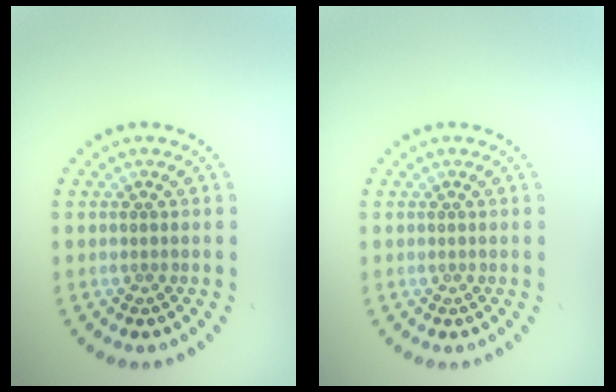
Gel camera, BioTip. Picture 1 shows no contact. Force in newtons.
{"total": 0.0}